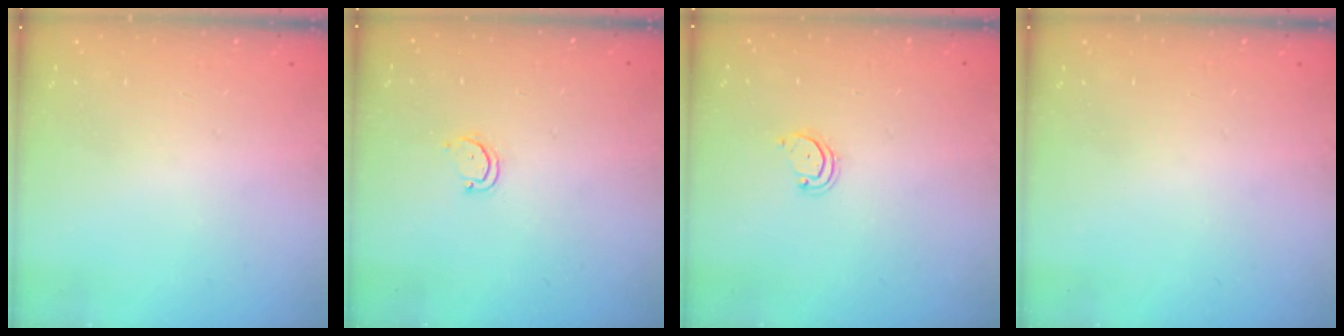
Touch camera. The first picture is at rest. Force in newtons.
{"total": 2.7, "press": 2.7, "slide": 0.3}
{"total": 2.5, "press": 2.5, "slide": 0.2}
{"total": 0.0}